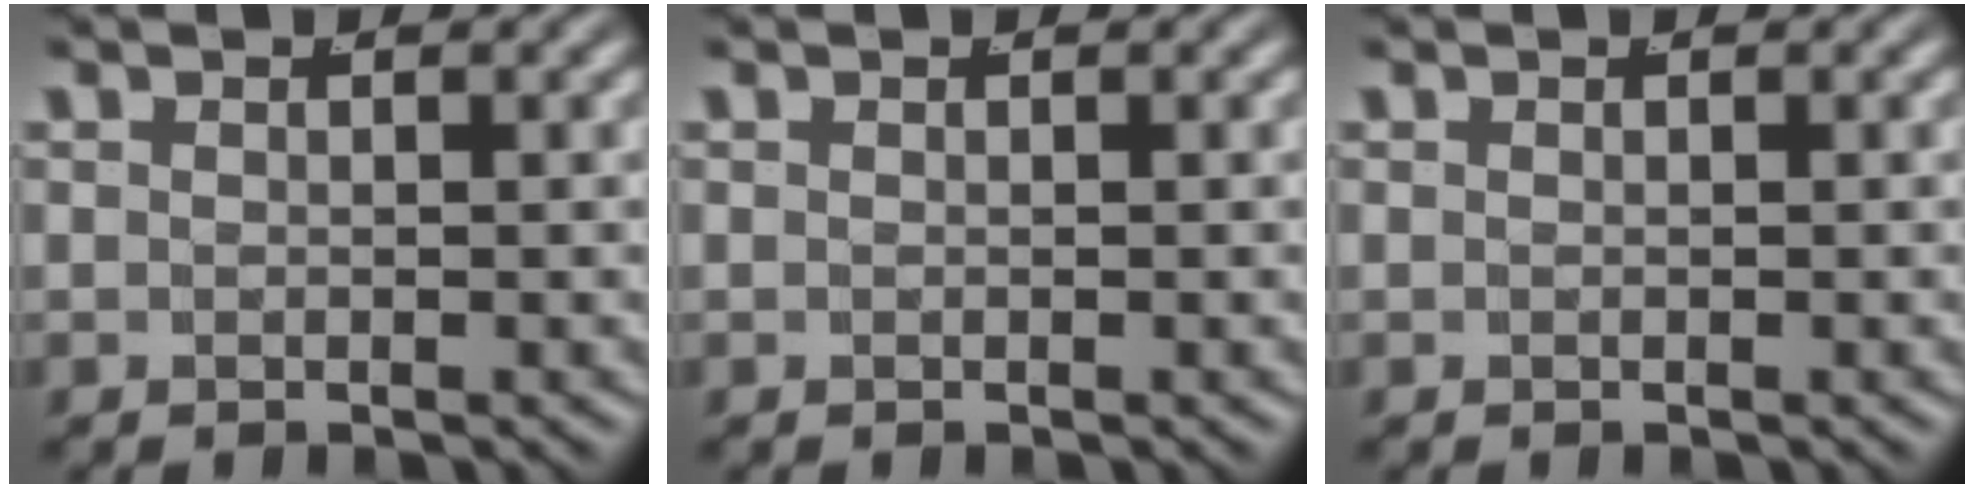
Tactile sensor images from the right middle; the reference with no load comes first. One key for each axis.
{"total": 0.0}
{"total": 0.0}